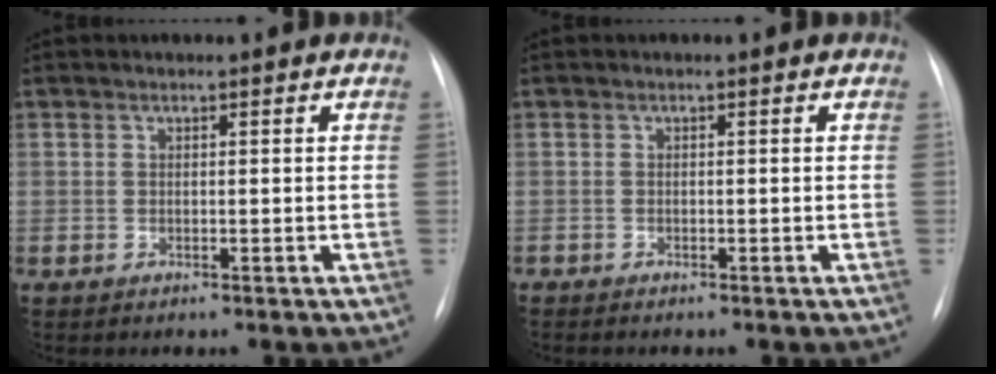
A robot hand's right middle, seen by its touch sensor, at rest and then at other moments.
{"total": 0.5, "force": [-0.5, 0.0, 0.1], "torque": [-0.007, -0.003, -0.011]}